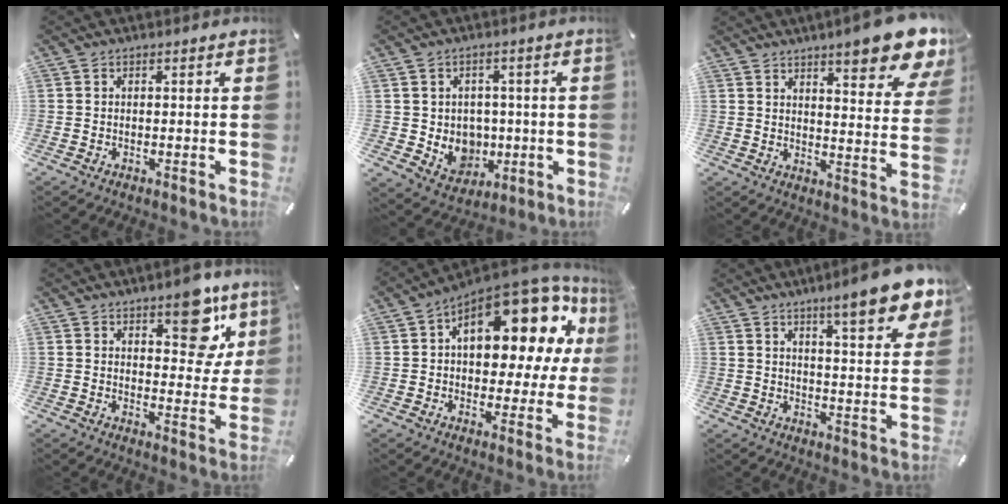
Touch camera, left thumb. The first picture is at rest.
{"total": 7.9, "force": [0.0, 7.5, 2.4], "torque": [-0.049, -0.007, 0.011]}
{"total": 13.6, "force": [10.1, 3.1, 8.6], "torque": [-0.119, -0.069, 0.166]}
{"total": 11.9, "force": [7.2, 6.3, 7.1], "torque": [-0.060, -0.047, 0.119]}
{"total": 19.9, "force": [8.9, 10.4, 14.5], "torque": [-0.196, -0.067, 0.142]}
{"total": 12.1, "force": [8.9, 2.4, 7.9], "torque": [-0.117, -0.056, 0.148]}